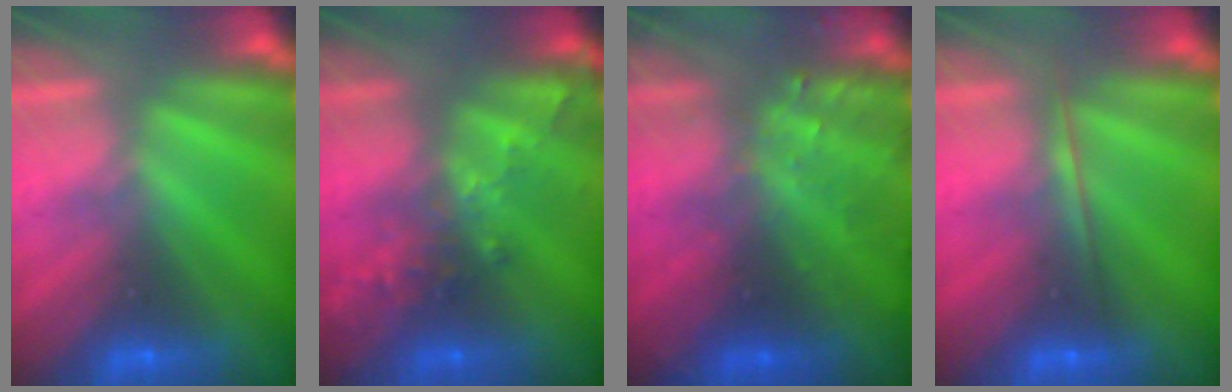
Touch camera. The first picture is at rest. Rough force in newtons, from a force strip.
{"total": 2.7}
{"total": 9.1}
{"total": 1.7}